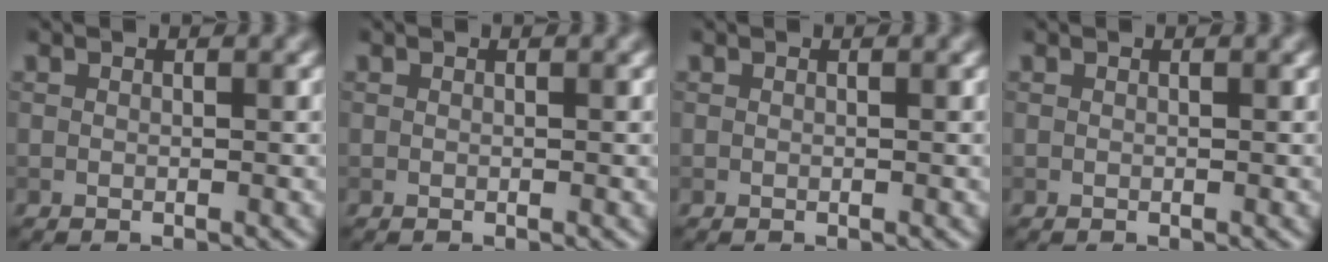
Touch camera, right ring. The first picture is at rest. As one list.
[{"total": 0.0}, {"total": 0.0}, {"total": 0.0}]